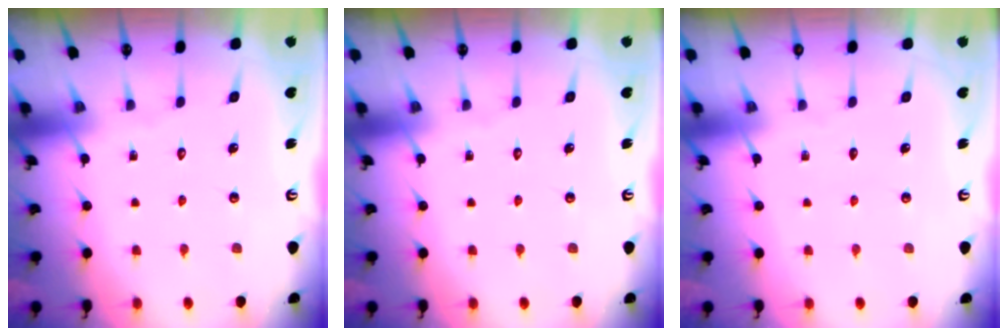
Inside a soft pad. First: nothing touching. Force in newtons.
{"total": 0.0}
{"total": 0.0}